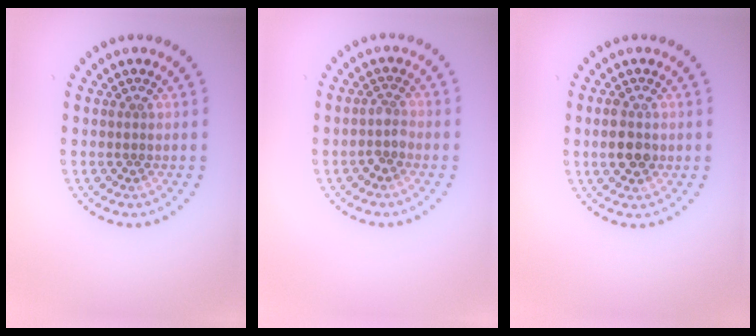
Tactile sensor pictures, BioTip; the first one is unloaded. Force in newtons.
{"total": 1.5, "press": 1.2, "slide": 0.9}
{"total": 2.7, "press": 2.7, "slide": 0.2}